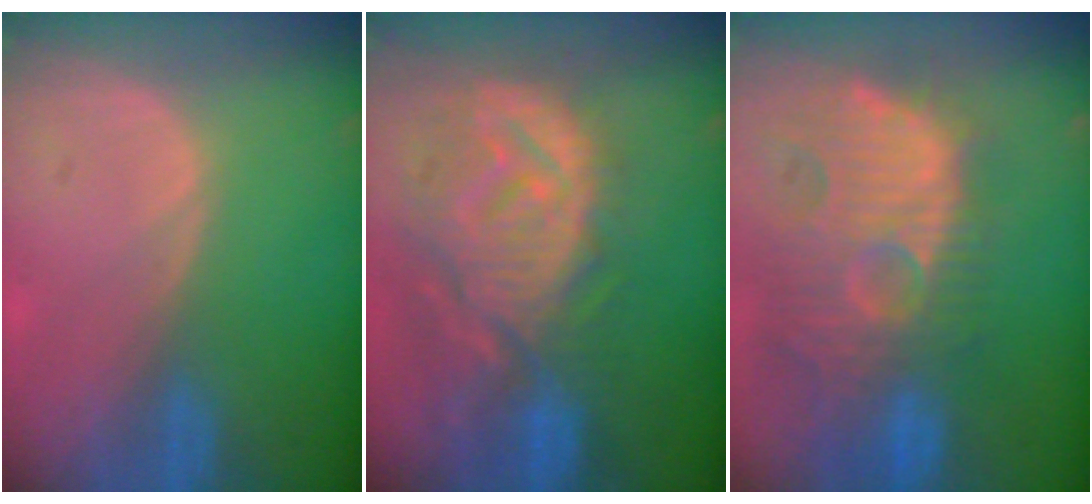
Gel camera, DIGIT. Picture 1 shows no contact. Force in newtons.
{"total": 12.6, "press": 11.1, "slide": 5.8}
{"total": 13.8, "press": 12.3, "slide": 6.4}